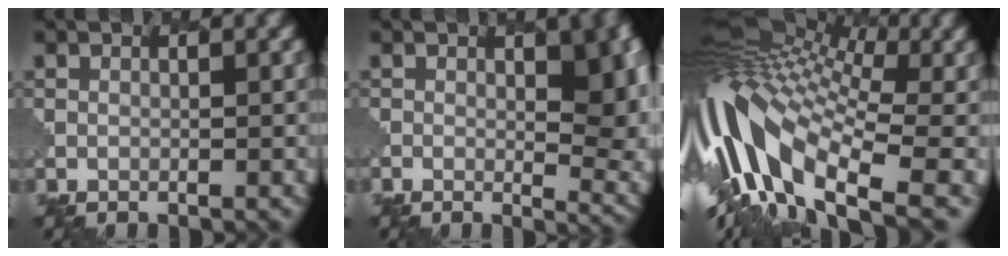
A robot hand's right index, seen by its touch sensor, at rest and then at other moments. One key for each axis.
{"total": 9.0, "fx": 1.1, "fy": 4.2, "fz": 7.8, "tx": -0.088, "ty": 0.000, "tz": 0.015}
{"total": 15.9, "fx": -0.9, "fy": 7.5, "fz": 14.0, "tx": -0.287, "ty": 0.020, "tz": -0.021}